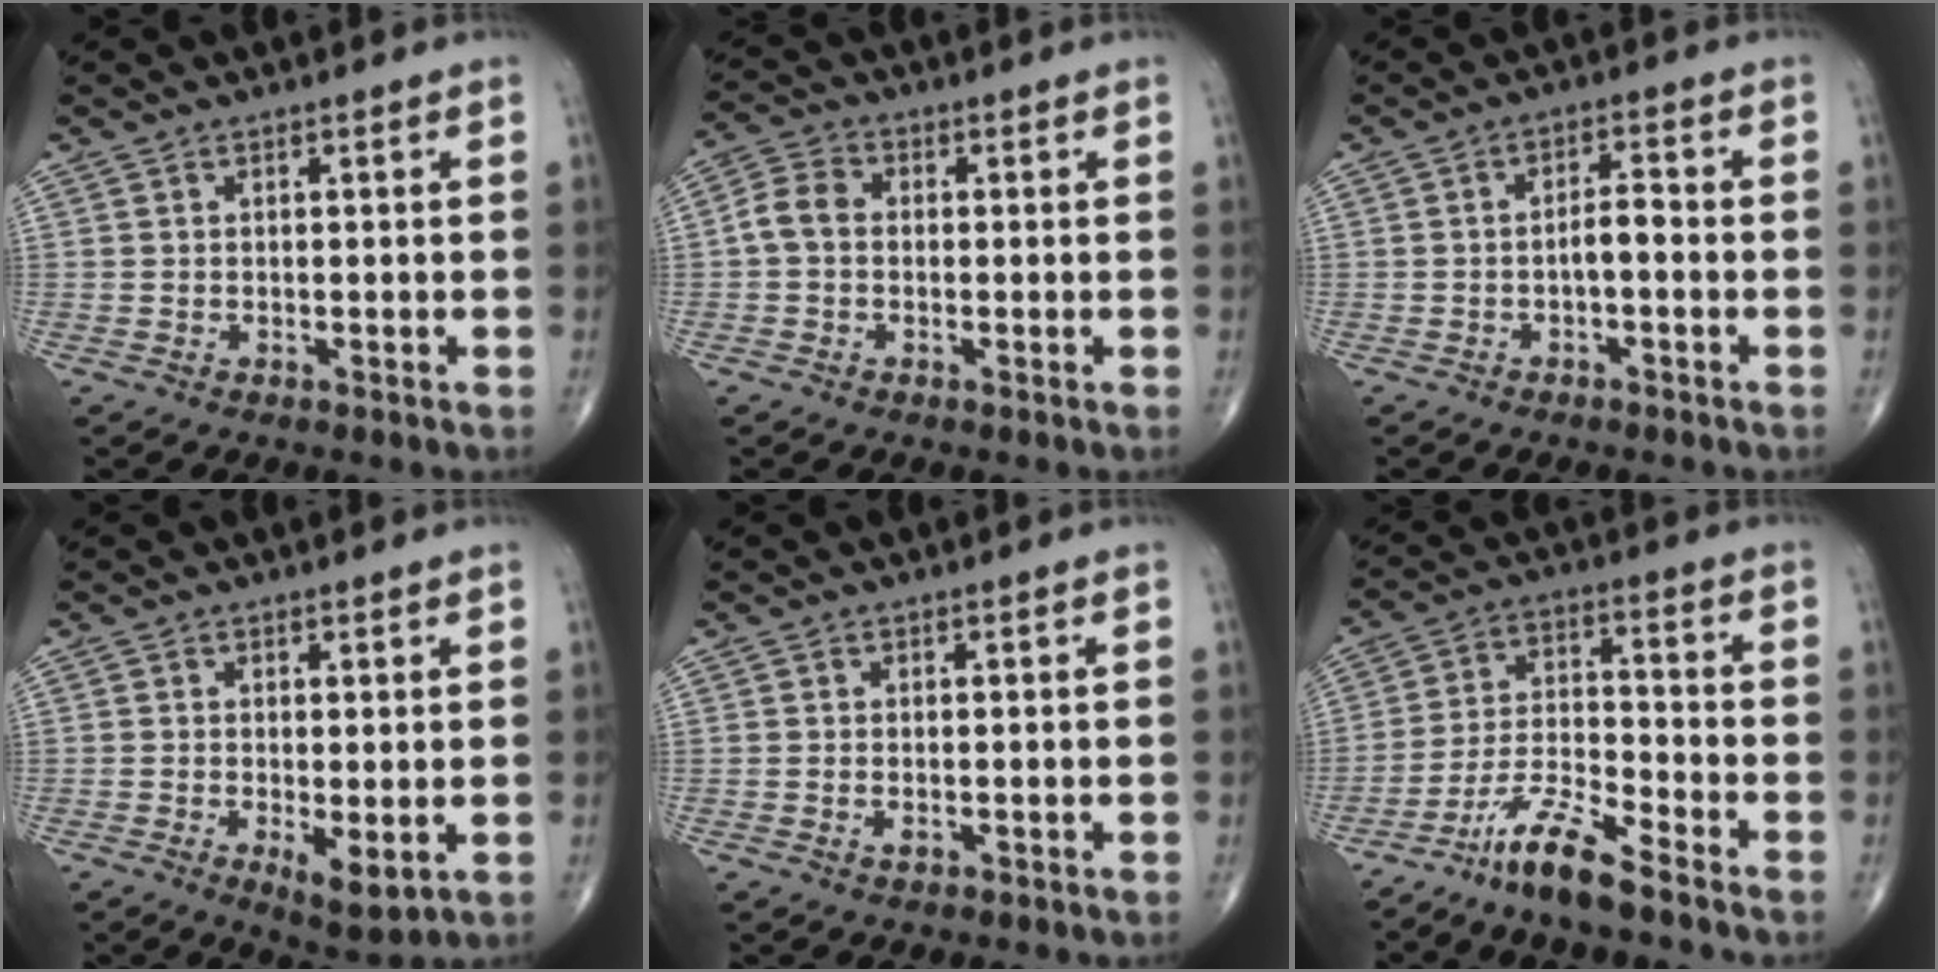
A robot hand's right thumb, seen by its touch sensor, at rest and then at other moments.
{"total": 4.9, "force": [-0.3, 3.8, 3.1], "torque": [-0.055, 0.016, -0.018]}
{"total": 3.2, "force": [-1.1, 1.3, 2.8], "torque": [-0.041, 0.019, -0.020]}
{"total": 5.5, "force": [-1.2, 2.0, 5.0], "torque": [-0.080, -0.018, -0.014]}
{"total": 0.8, "force": [-0.2, 0.4, 0.6], "torque": [-0.009, 0.001, -0.003]}
{"total": 9.6, "force": [-7.5, 1.2, 5.8], "torque": [-0.114, 0.049, -0.149]}